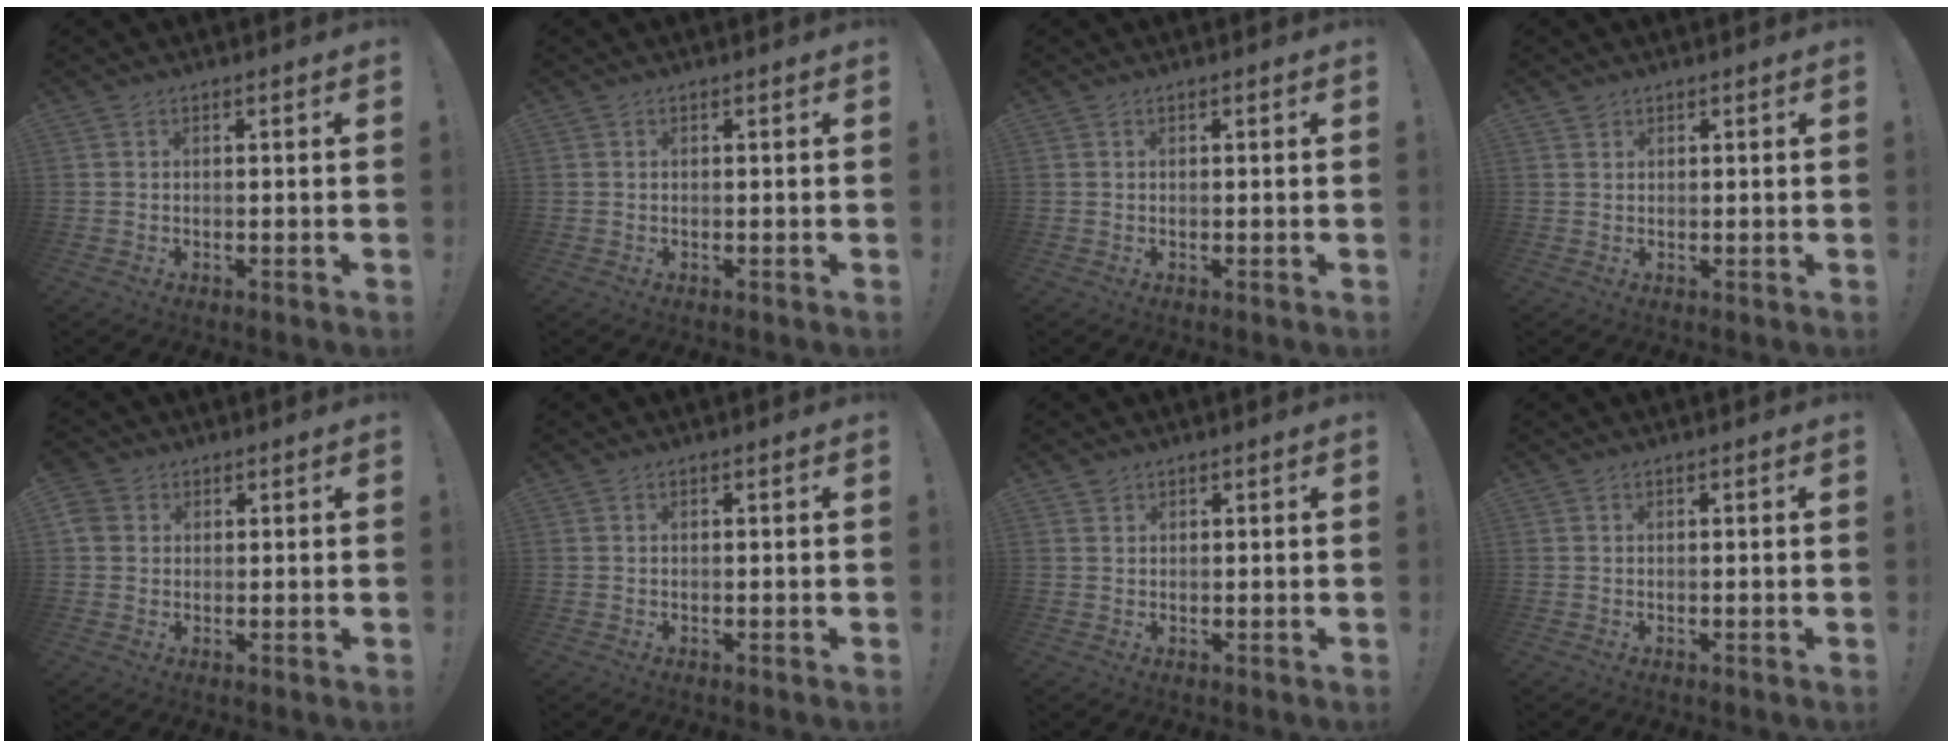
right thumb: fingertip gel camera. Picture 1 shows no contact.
{"total": 0.0}
{"total": 0.0}
{"total": 1.4, "force": [1.1, 0.7, 0.0], "torque": [0.006, -0.008, 0.020]}
{"total": 3.7, "force": [1.5, 3.1, 1.3], "torque": [-0.023, 0.002, 0.031]}
{"total": 0.0}
{"total": 1.4, "force": [1.2, 0.8, 0.2], "torque": [0.012, -0.011, 0.018]}
{"total": 0.0}